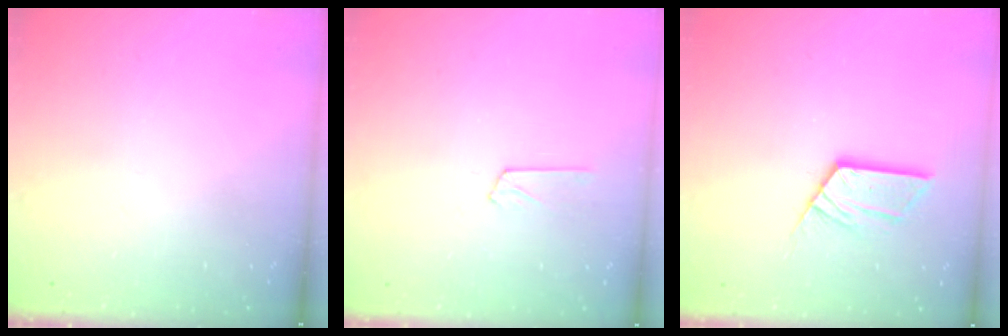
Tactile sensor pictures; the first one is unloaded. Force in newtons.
{"total": 4.1, "press": 4.1, "slide": 0.5}
{"total": 9.3, "press": 9.3, "slide": 0.6}